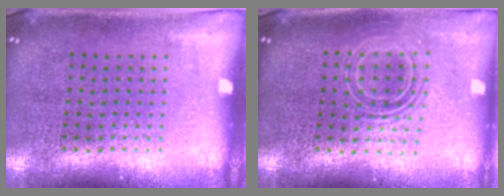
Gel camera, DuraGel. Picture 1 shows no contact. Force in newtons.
{"total": 1.8, "press": 1.4, "slide": 1.2}